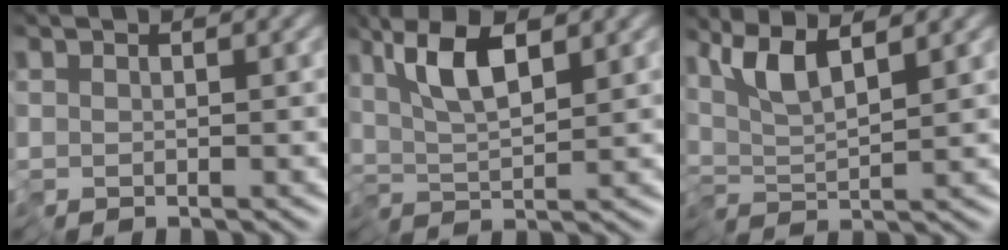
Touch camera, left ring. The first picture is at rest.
{"total": 4.6, "force": [2.0, 0.8, 4.0], "torque": [-0.082, 0.004, 0.038]}
{"total": 4.4, "force": [2.8, 0.2, 3.3], "torque": [-0.065, 0.008, 0.055]}